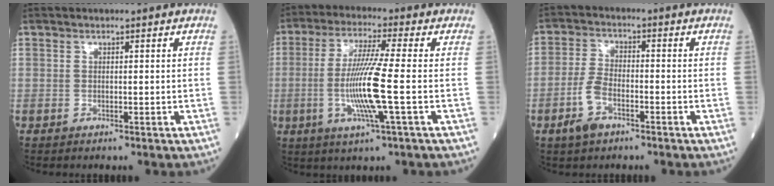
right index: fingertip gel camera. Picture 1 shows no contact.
{"total": 10.1, "force": [-1.7, -0.7, 10.0], "torque": [-0.203, -0.011, -0.037]}
{"total": 5.3, "force": [-2.7, 2.4, 3.9], "torque": [-0.091, 0.000, -0.051]}